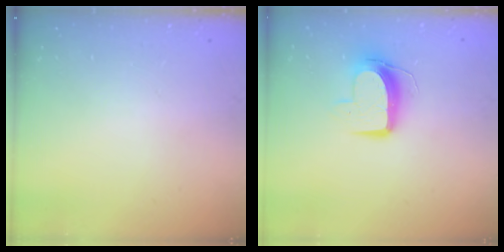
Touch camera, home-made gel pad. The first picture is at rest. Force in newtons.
{"total": 10.2, "press": 10.2, "slide": 0.8}